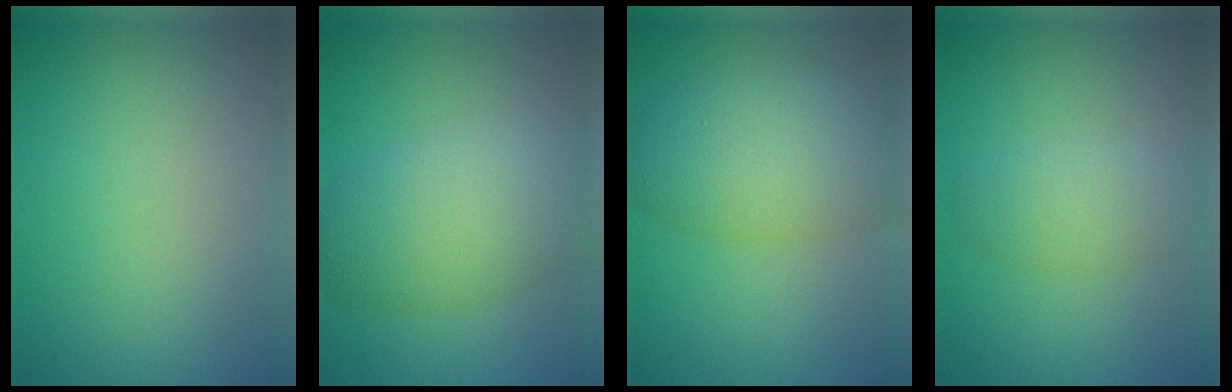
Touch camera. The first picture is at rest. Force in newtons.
{"total": 8.0, "press": 8.0, "slide": 0.6}
{"total": 7.2, "press": 7.2, "slide": 0.4}
{"total": 2.9, "press": 2.9, "slide": 0.1}